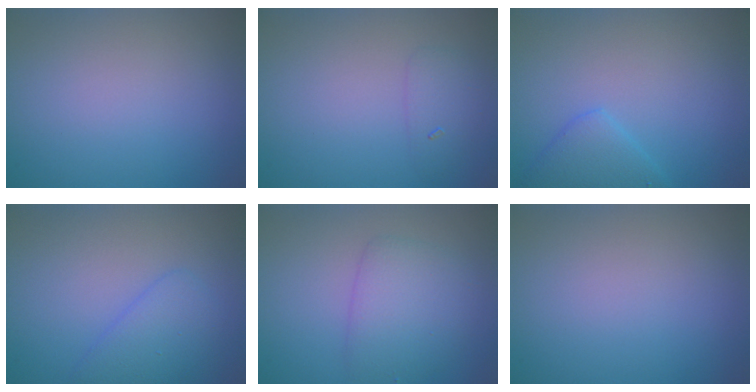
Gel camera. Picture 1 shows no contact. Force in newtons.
{"total": 1.5, "press": 1.5, "slide": 0.0}
{"total": 2.6, "press": 2.6, "slide": 0.1}
{"total": 2.8, "press": 2.8, "slide": 0.1}
{"total": 3.8, "press": 3.8, "slide": 0.1}
{"total": 0.0}